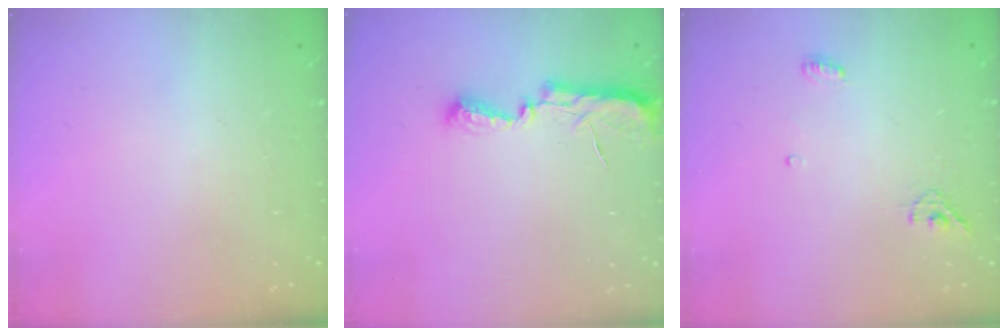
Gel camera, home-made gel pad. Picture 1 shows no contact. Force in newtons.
{"total": 7.2, "press": 7.2, "slide": 0.7}
{"total": 5.1, "press": 5.0, "slide": 1.1}